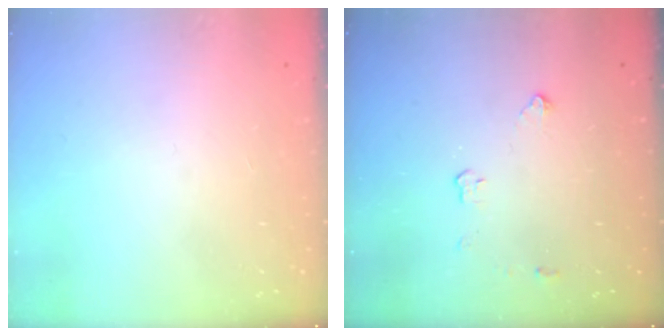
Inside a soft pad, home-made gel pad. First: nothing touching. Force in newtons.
{"total": 2.9, "press": 2.9, "slide": 0.5}